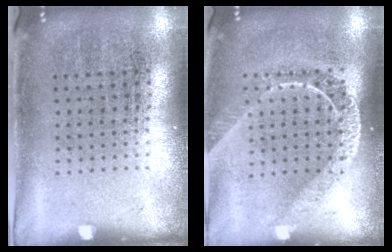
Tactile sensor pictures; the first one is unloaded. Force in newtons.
{"total": 1.7, "press": 1.5, "slide": 0.9}